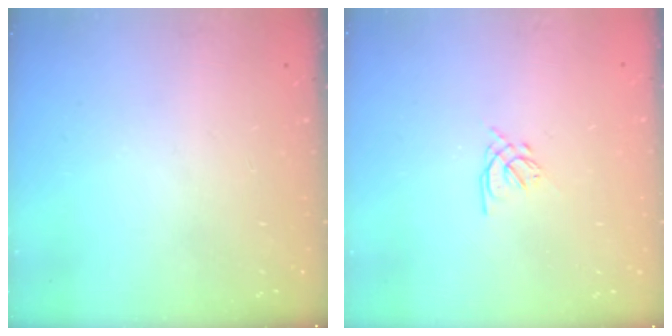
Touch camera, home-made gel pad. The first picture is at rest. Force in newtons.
{"total": 1.6, "press": 1.5, "slide": 0.5}